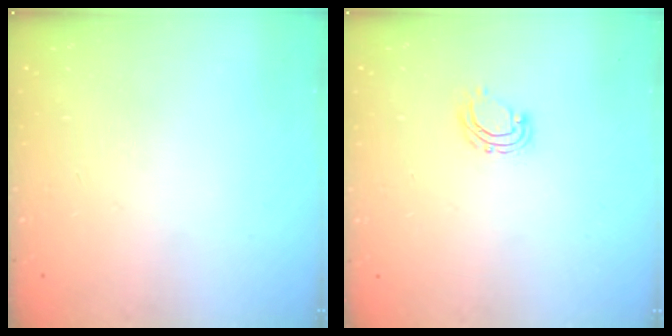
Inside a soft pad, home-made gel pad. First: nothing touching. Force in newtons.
{"total": 4.9, "press": 4.8, "slide": 0.7}